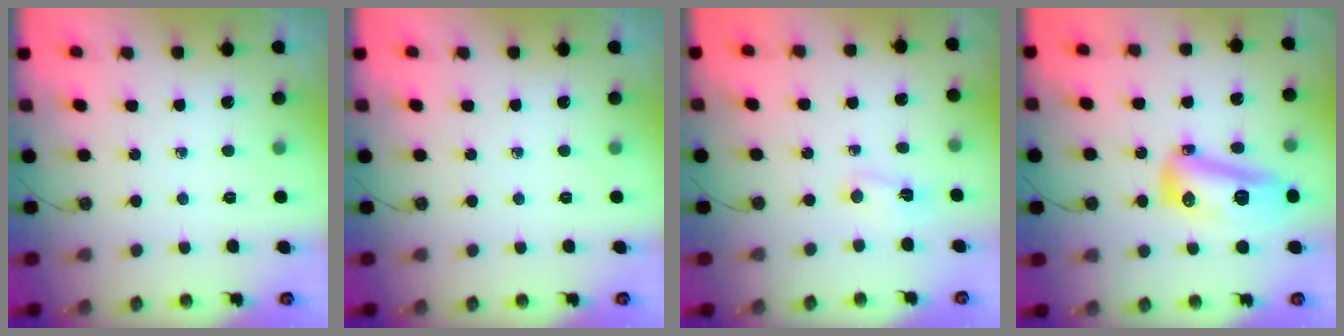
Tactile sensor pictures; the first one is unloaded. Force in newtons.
{"total": 0.0}
{"total": 2.0, "press": 2.0, "slide": 0.4}
{"total": 14.4, "press": 14.0, "slide": 3.4}